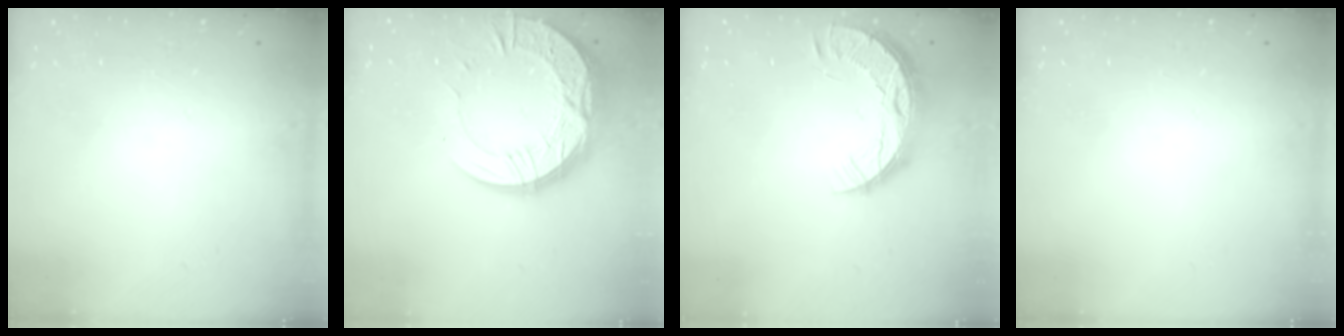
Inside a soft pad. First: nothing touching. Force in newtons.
{"total": 20.3, "press": 20.2, "slide": 1.7}
{"total": 11.8, "press": 11.8, "slide": 1.0}
{"total": 0.0}